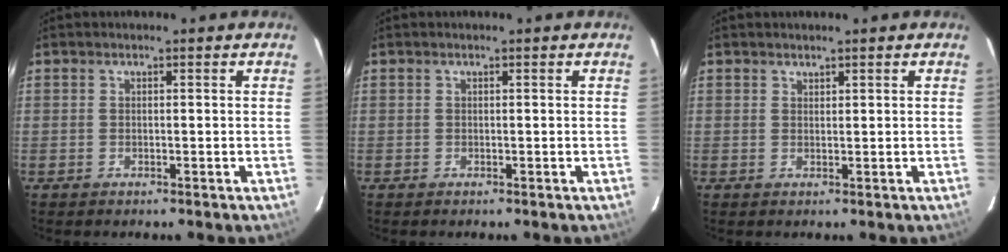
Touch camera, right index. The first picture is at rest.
{"total": 0.0}
{"total": 0.7, "force": [0.7, 0.3, 0.0], "torque": [0.000, 0.001, 0.014]}